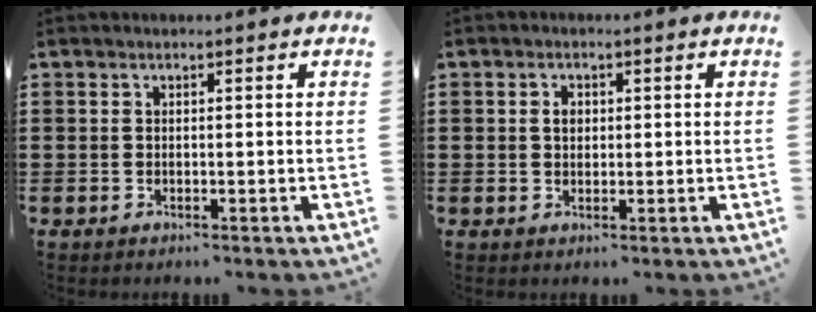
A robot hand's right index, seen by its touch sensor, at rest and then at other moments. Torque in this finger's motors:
{"motor_torque": [0.32, 0.06, 0.10, 0.05]}